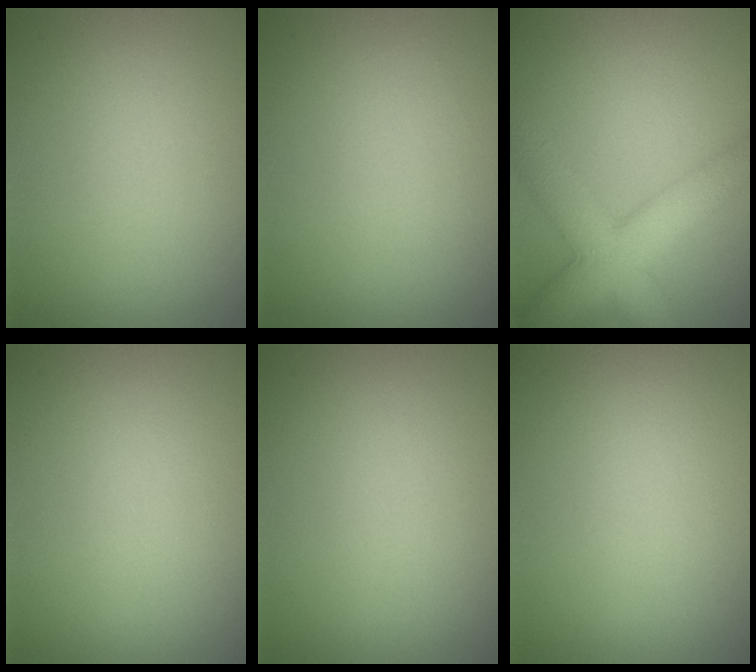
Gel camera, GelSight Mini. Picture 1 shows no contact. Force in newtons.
{"total": 0.0}
{"total": 8.0, "press": 8.0, "slide": 0.4}
{"total": 0.0}
{"total": 0.0}
{"total": 0.0}